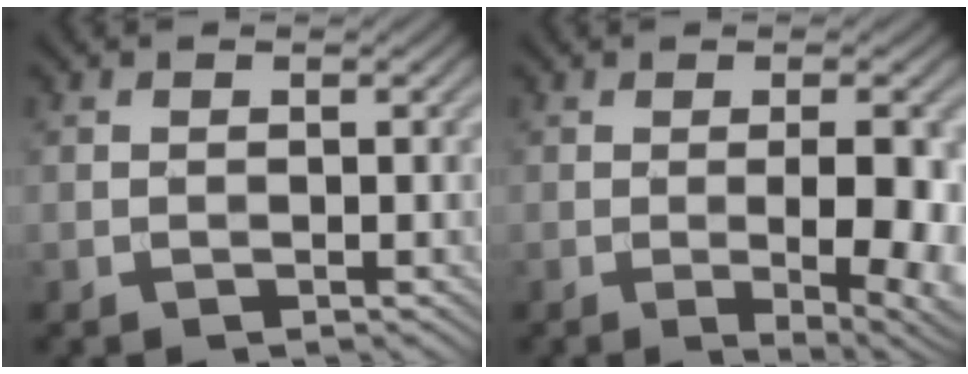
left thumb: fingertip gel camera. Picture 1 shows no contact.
{"total": 8.0, "force": [-1.0, 2.2, 7.6], "torque": [-0.099, -0.002, -0.014]}